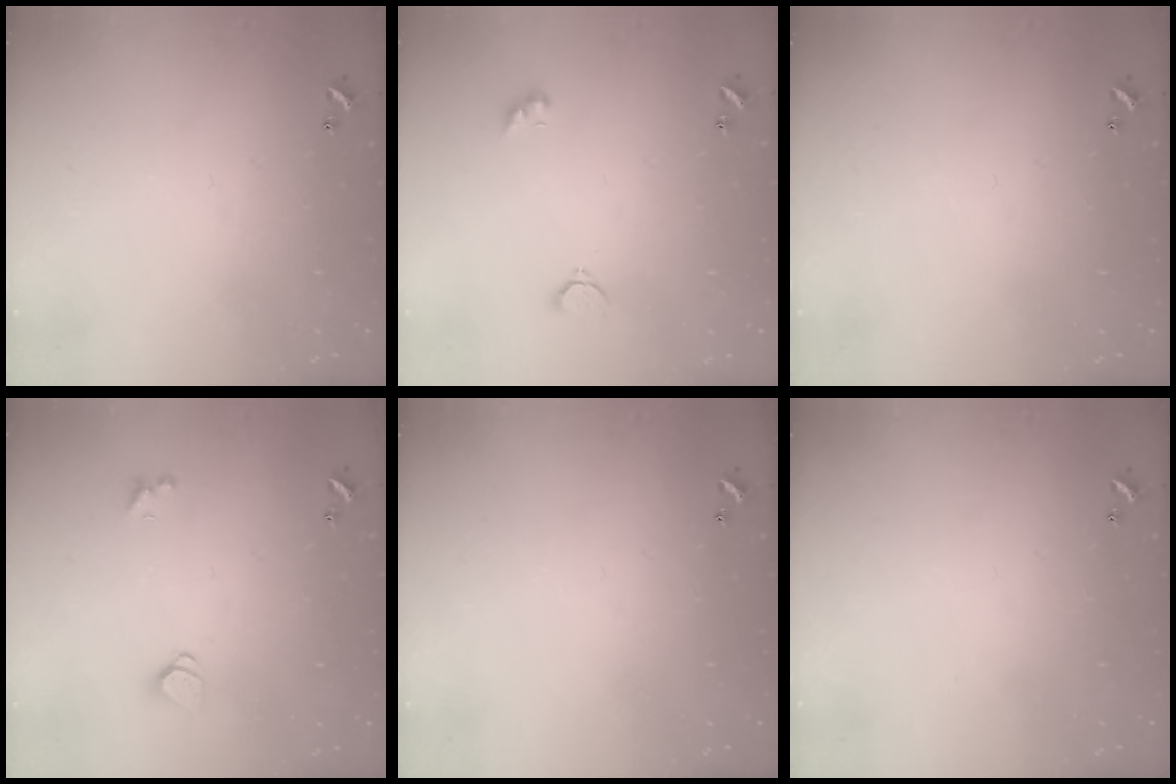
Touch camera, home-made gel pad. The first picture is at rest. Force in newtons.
{"total": 2.6, "press": 2.5, "slide": 0.5}
{"total": 0.0}
{"total": 1.3, "press": 1.2, "slide": 0.4}
{"total": 0.0}
{"total": 0.0}